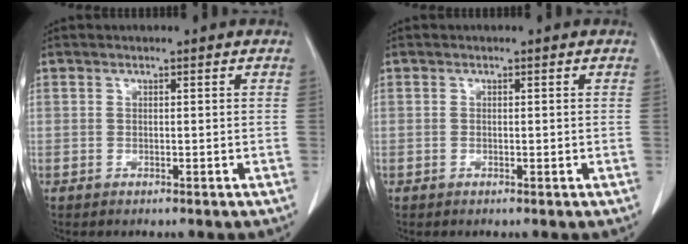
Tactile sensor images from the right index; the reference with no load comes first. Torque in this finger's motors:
{"motor_torque": [0.01, 0.00, 0.01, 0.01]}